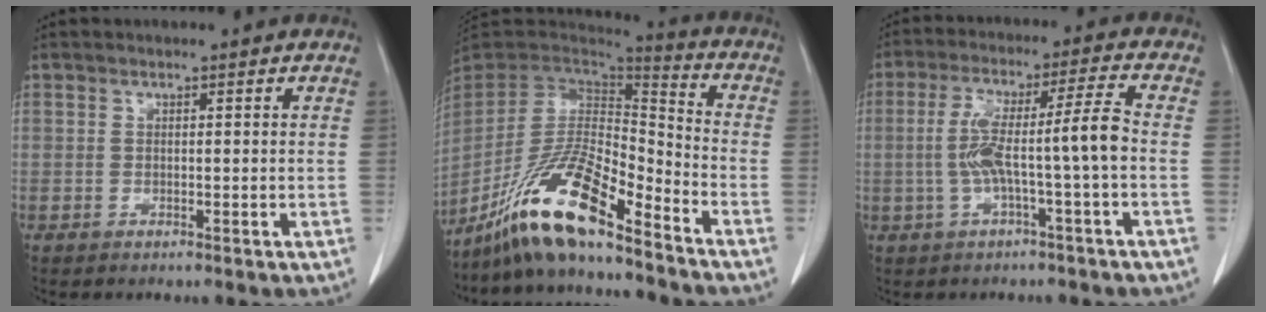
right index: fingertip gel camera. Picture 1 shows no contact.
{"total": 16.1, "force": [-11.6, 2.1, 10.9], "torque": [-0.204, -0.005, -0.211]}
{"total": 9.3, "force": [-1.4, -0.6, 9.2], "torque": [-0.175, 0.026, -0.024]}